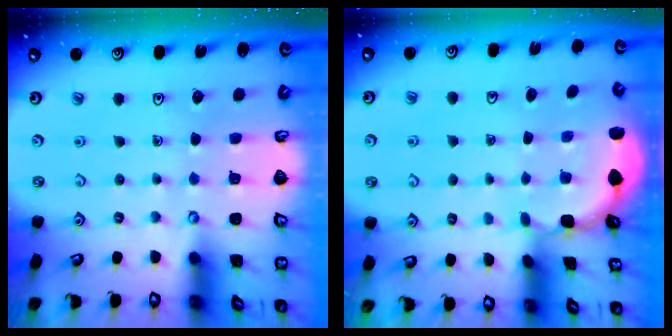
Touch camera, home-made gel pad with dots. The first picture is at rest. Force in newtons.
{"total": 1.9, "press": 1.9, "slide": 0.1}